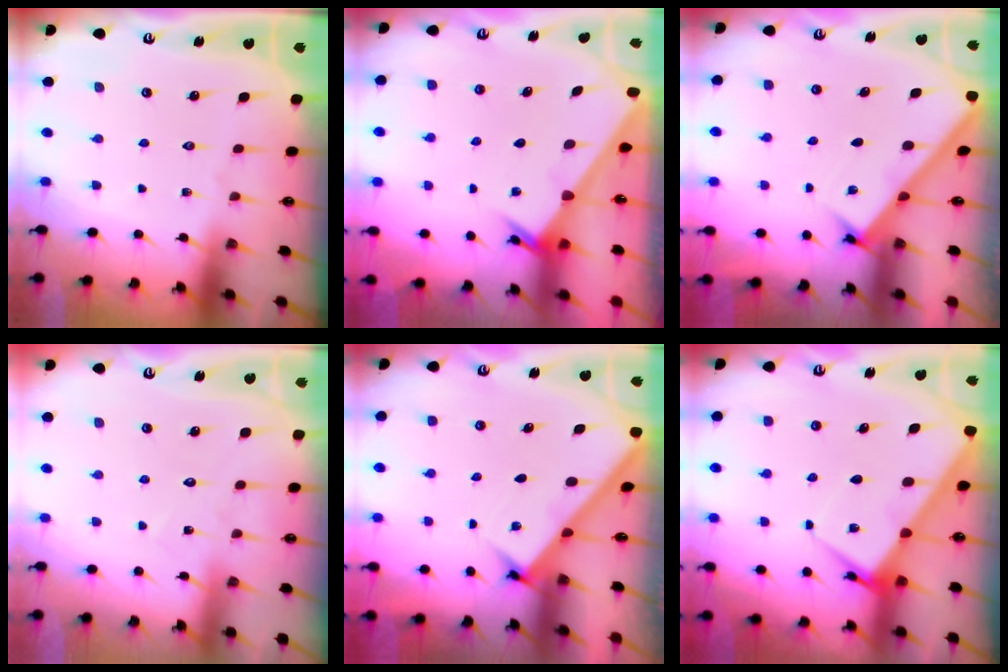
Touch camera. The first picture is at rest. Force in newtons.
{"total": 2.6, "press": 2.6, "slide": 0.2}
{"total": 2.5, "press": 2.5, "slide": 0.3}
{"total": 6.5, "press": 6.4, "slide": 0.6}
{"total": 2.7, "press": 2.7, "slide": 0.3}
{"total": 5.8, "press": 5.7, "slide": 0.6}